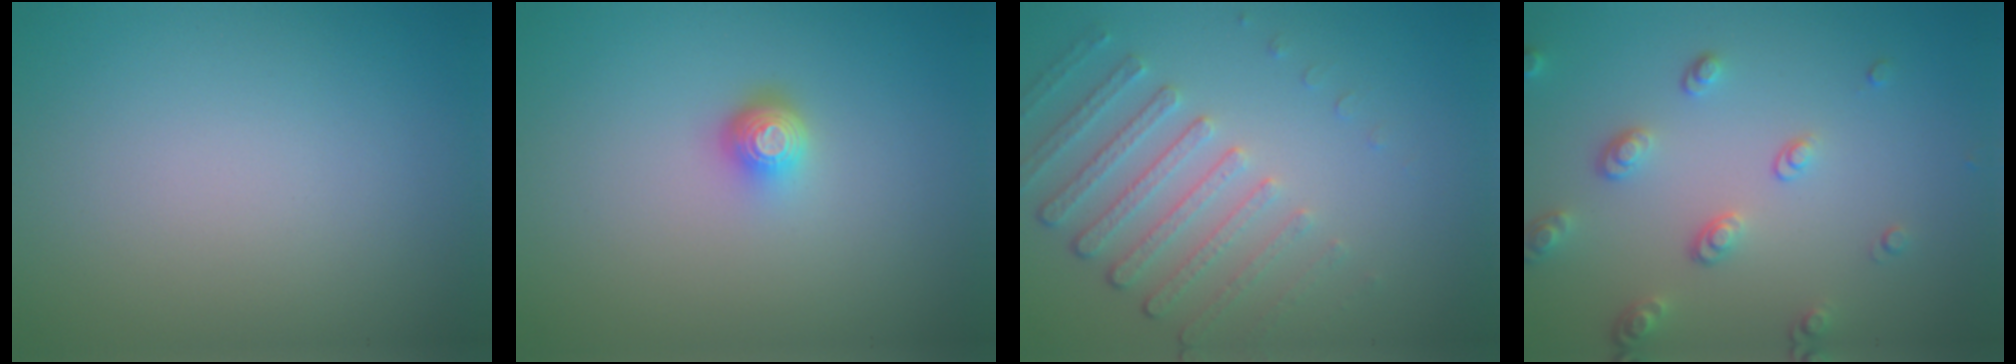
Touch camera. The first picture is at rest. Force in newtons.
{"total": 2.0, "press": 1.5, "slide": 1.4}
{"total": 4.8, "press": 3.4, "slide": 3.3}
{"total": 3.3, "press": 2.6, "slide": 2.1}